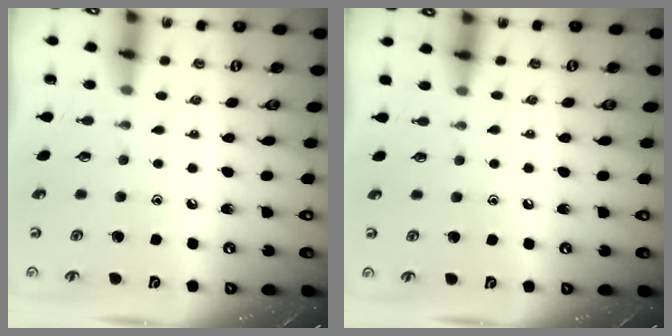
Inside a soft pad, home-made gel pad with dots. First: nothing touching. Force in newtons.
{"total": 5.3, "press": 5.2, "slide": 0.7}